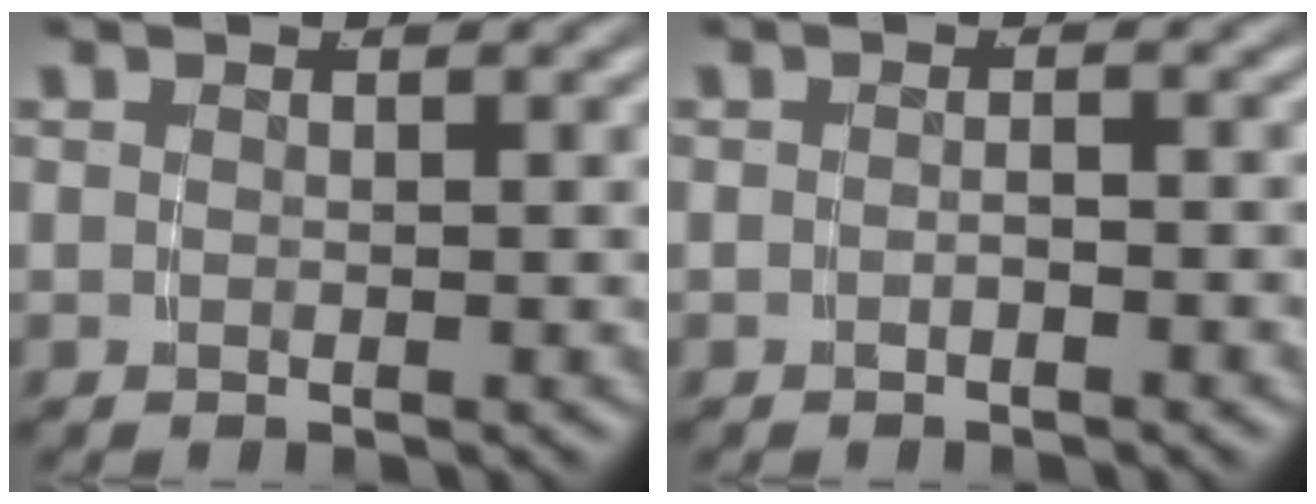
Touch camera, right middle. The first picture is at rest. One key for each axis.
{"total": 1.1, "fx": -1.0, "fy": -0.3, "fz": 0.4, "tx": -0.003, "ty": 0.002, "tz": -0.016}